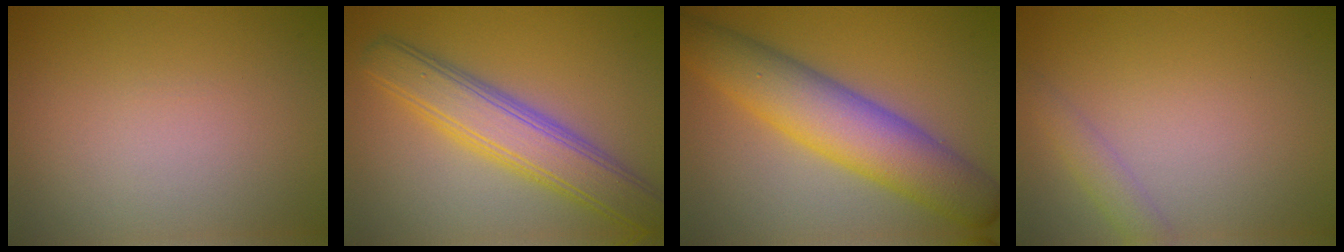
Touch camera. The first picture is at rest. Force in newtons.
{"total": 6.5, "press": 6.5, "slide": 0.3}
{"total": 8.4, "press": 8.4, "slide": 0.1}
{"total": 1.6, "press": 1.6, "slide": 0.0}